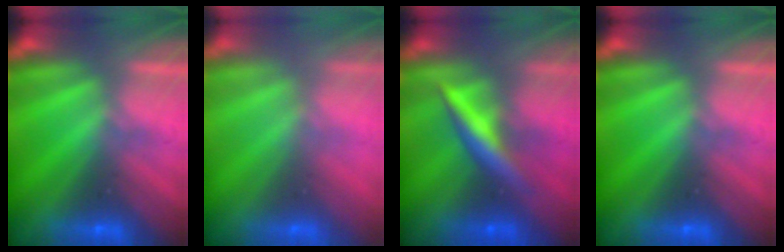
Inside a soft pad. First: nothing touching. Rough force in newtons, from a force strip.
{"total": 2.7}
{"total": 2.8}
{"total": 0.0}